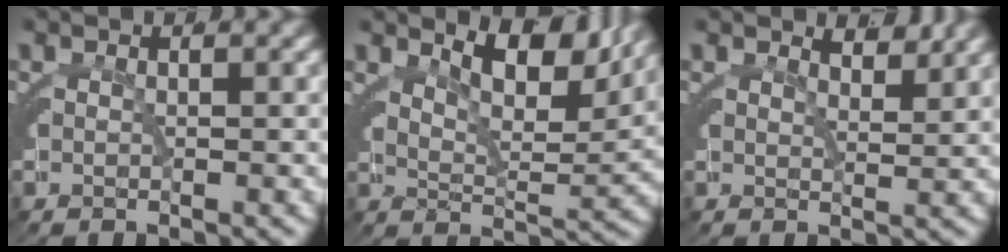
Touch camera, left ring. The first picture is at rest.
{"total": 6.6, "force": [5.3, 0.4, 3.8], "torque": [-0.053, 0.002, 0.087]}
{"total": 1.9, "force": [1.8, -0.3, 0.6], "torque": [-0.001, -0.011, 0.036]}